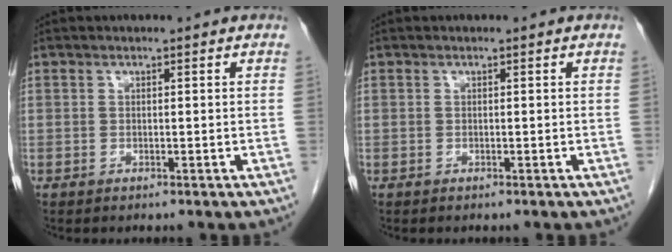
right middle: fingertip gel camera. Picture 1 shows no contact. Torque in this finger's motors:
{"motor_torque": [-0.16, 0.24, -0.06, 0.00]}